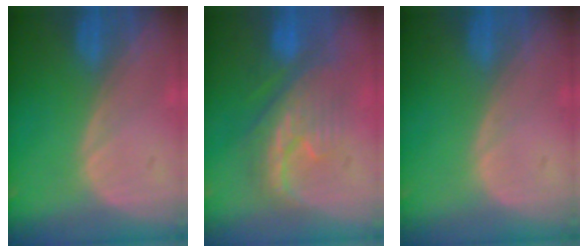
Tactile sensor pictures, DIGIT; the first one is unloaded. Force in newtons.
{"total": 8.0, "press": 7.9, "slide": 1.1}
{"total": 0.0}